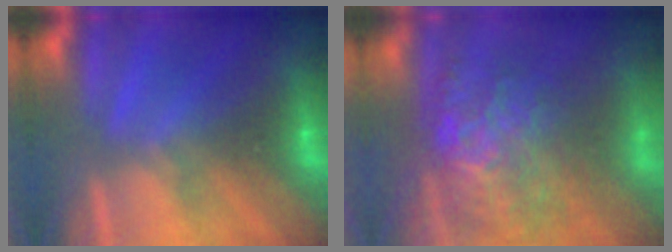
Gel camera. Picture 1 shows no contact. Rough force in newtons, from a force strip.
{"total": 10.4}